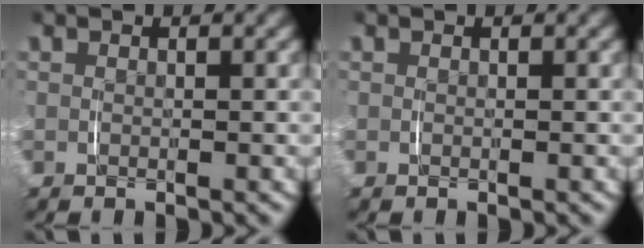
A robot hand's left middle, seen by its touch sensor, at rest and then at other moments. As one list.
[{"total": 0.0}]